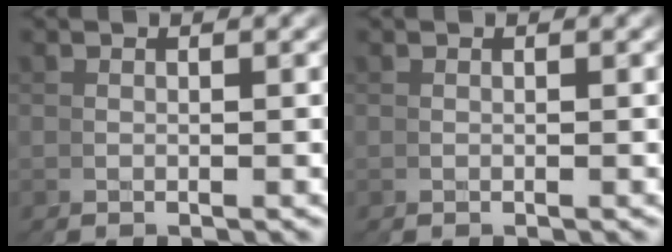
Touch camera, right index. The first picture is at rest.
{"total": 0.0}